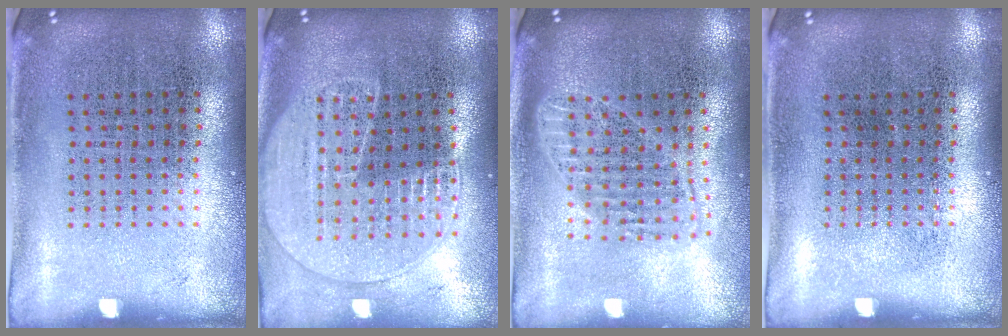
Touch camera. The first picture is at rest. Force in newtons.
{"total": 1.8, "press": 1.7, "slide": 0.7}
{"total": 1.7, "press": 1.5, "slide": 0.9}
{"total": 0.0}